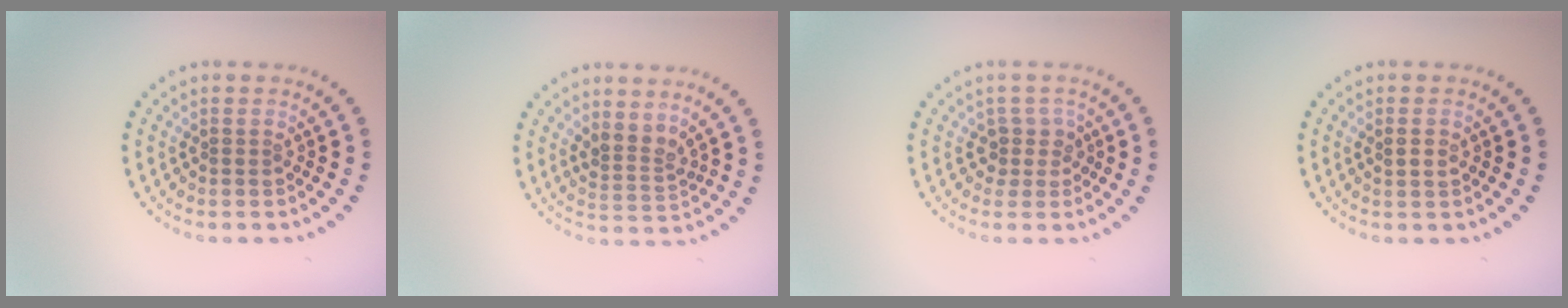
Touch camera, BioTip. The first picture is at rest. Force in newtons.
{"total": 2.3, "press": 1.8, "slide": 1.4}
{"total": 1.9, "press": 1.5, "slide": 1.1}
{"total": 1.1, "press": 1.0, "slide": 0.2}